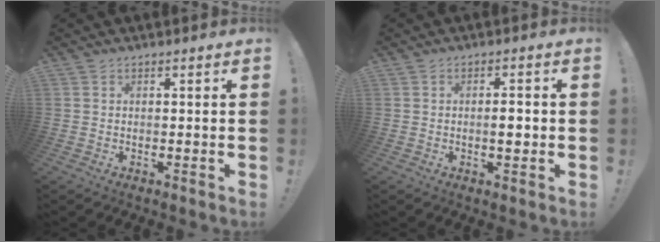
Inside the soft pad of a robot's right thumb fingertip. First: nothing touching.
{"total": 3.3, "force": [-0.7, 1.1, 3.1], "torque": [-0.041, 0.001, -0.016]}